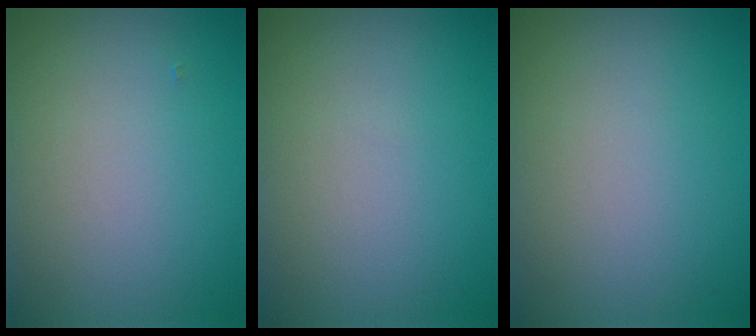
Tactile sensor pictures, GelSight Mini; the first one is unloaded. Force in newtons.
{"total": 0.0}
{"total": 0.0}